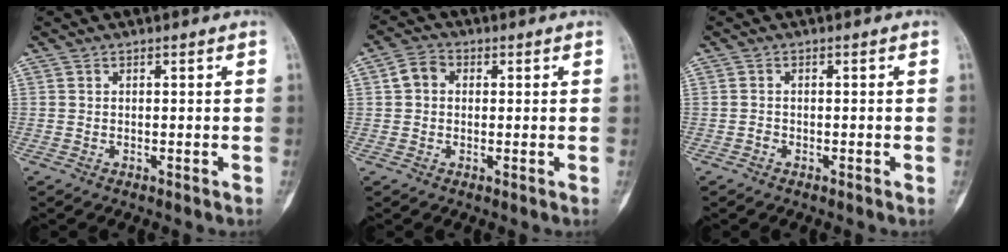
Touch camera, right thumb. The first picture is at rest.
{"total": 3.9, "force": [0.6, 3.3, 2.1], "torque": [-0.031, 0.012, 0.004]}
{"total": 0.8, "force": [-0.4, 0.5, 0.3], "torque": [-0.003, 0.002, -0.009]}